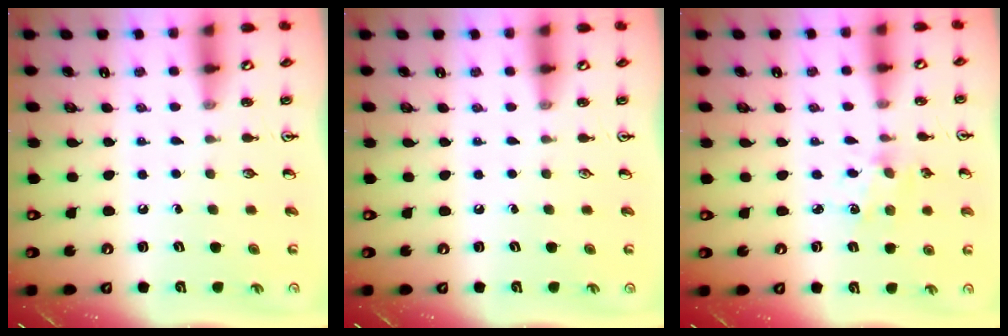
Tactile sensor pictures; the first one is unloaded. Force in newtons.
{"total": 0.0}
{"total": 2.9, "press": 2.9, "slide": 0.3}